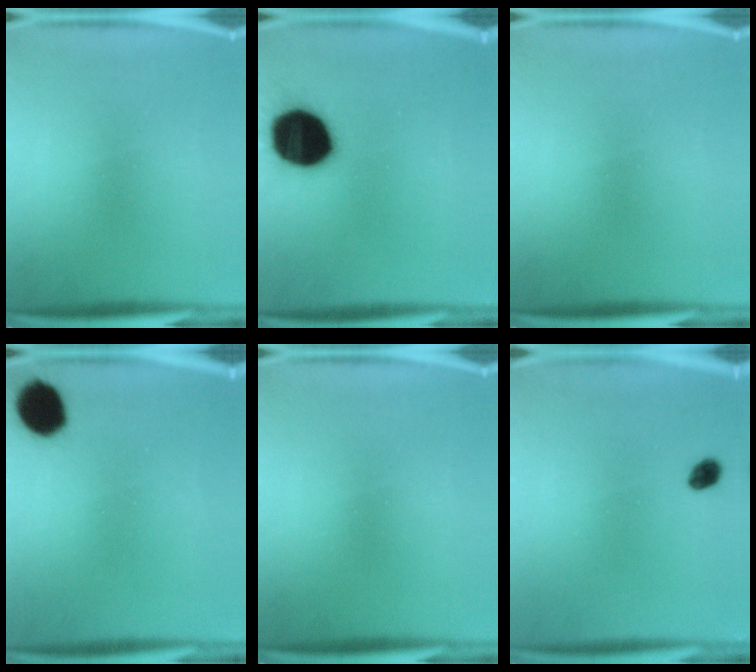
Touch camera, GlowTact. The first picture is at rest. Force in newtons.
{"total": 19.7}
{"total": 0.0}
{"total": 9.7}
{"total": 0.0}
{"total": 2.2}